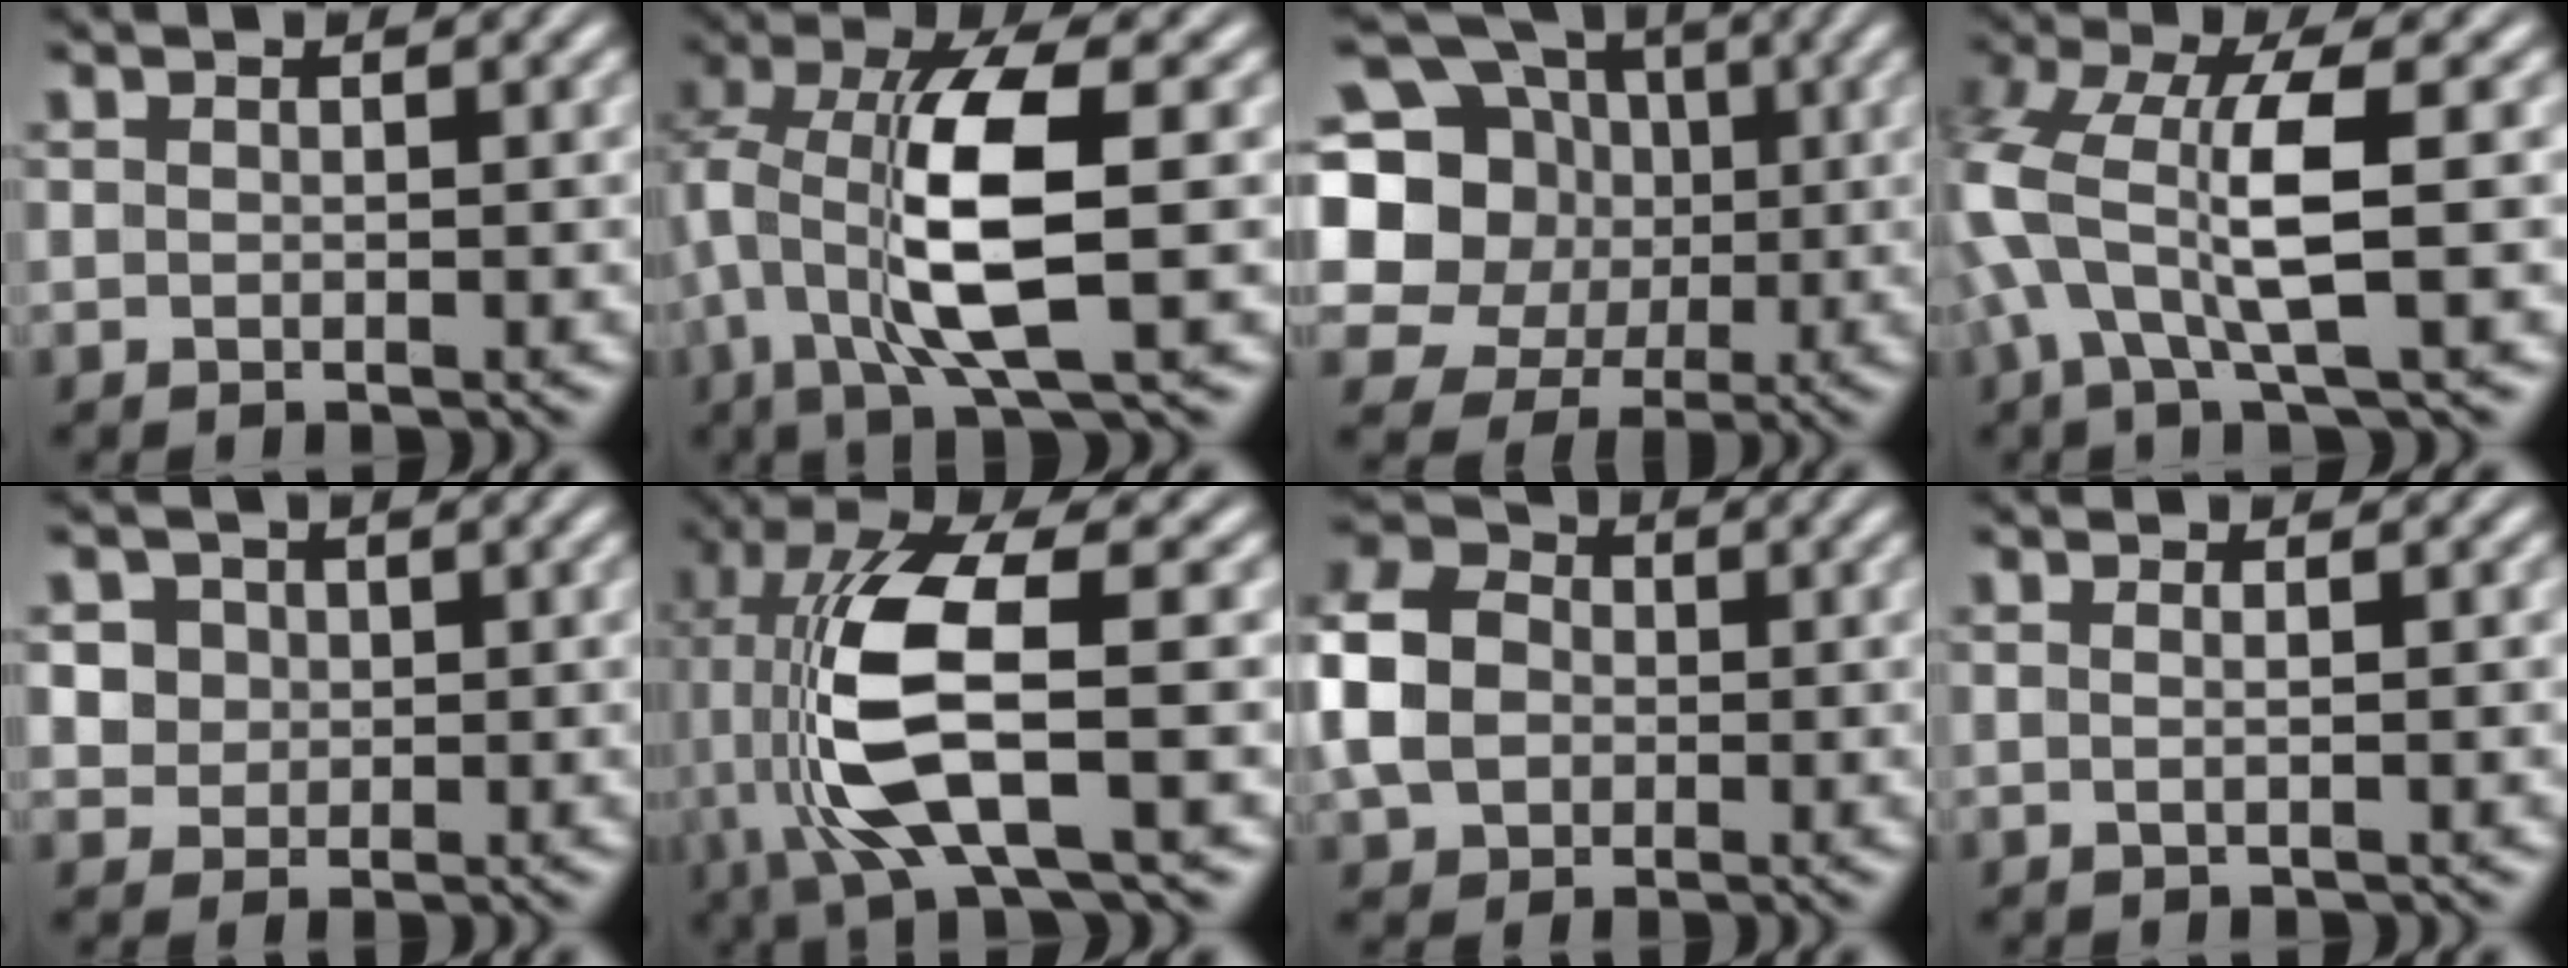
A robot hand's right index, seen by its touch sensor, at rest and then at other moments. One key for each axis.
{"total": 7.7, "fx": 0.9, "fy": 2.6, "fz": 7.2, "tx": -0.153, "ty": -0.011, "tz": 0.021}
{"total": 17.1, "fx": 2.6, "fy": 14.7, "fz": 8.3, "tx": -0.172, "ty": -0.026, "tz": 0.033}
{"total": 7.9, "fx": 0.2, "fy": 4.7, "fz": 6.3, "tx": -0.162, "ty": -0.014, "tz": 0.001}
{"total": 5.6, "fx": 0.9, "fy": 5.1, "fz": 2.2, "tx": -0.055, "ty": -0.011, "tz": 0.018}
{"total": 9.9, "fx": 0.3, "fy": 3.7, "fz": 9.2, "tx": -0.206, "ty": -0.009, "tz": 0.013}
{"total": 8.5, "fx": 0.6, "fy": 7.2, "fz": 4.6, "tx": -0.104, "ty": -0.005, "tz": 0.007}
{"total": 0.8, "fx": -0.2, "fy": -0.2, "fz": 0.7, "tx": -0.013, "ty": -0.002, "tz": -0.005}